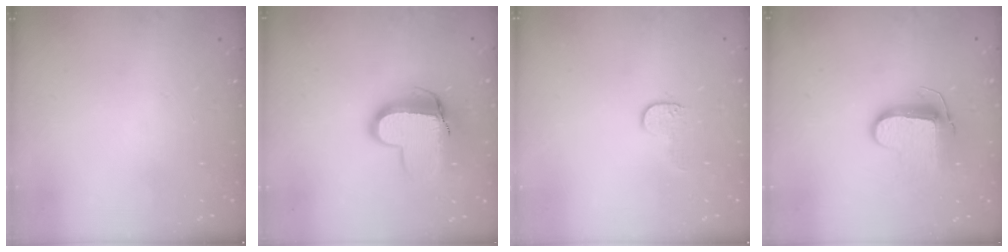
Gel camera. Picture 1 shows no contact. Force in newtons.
{"total": 12.5, "press": 12.5, "slide": 1.0}
{"total": 4.2, "press": 4.2, "slide": 0.3}
{"total": 9.4, "press": 9.4, "slide": 0.7}